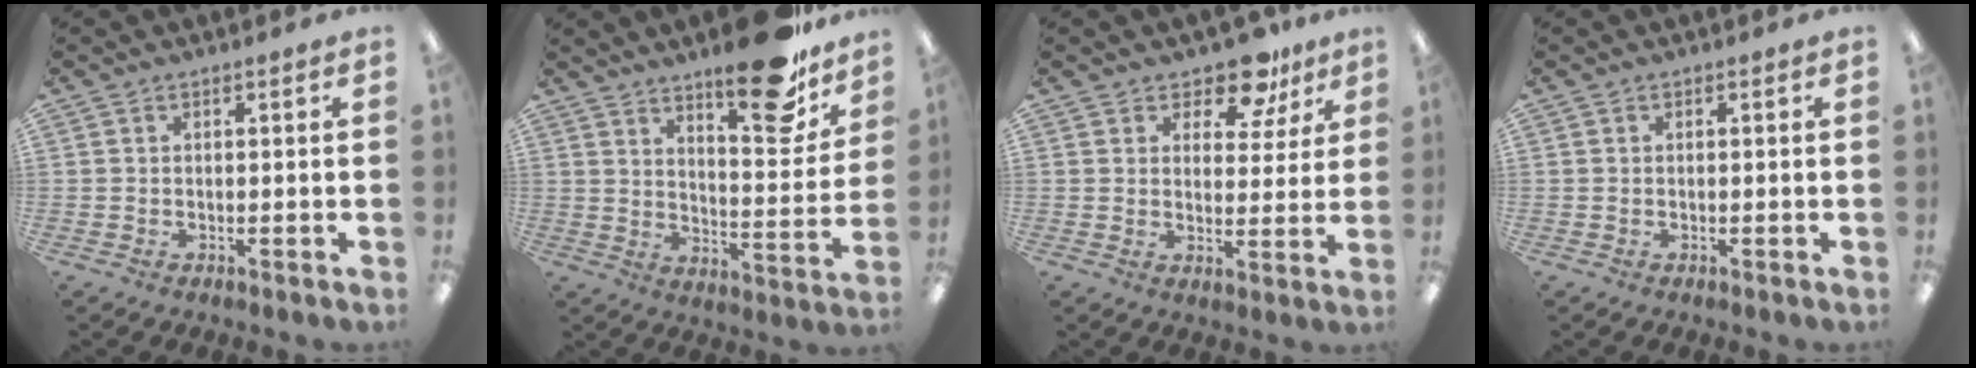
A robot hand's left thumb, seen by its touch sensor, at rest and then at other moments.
{"total": 18.3, "force": [13.8, 6.0, 10.5], "torque": [-0.130, -0.097, 0.222]}
{"total": 9.0, "force": [7.2, 4.1, 3.4], "torque": [-0.048, -0.046, 0.128]}
{"total": 0.0}